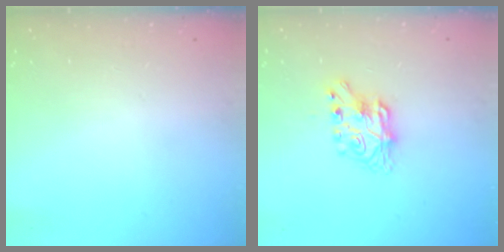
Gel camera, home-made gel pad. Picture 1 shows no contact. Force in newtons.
{"total": 7.7, "press": 7.7, "slide": 0.7}